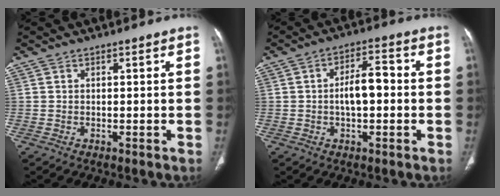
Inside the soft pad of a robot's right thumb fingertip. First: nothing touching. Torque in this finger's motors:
{"motor_torque": [1.08, 1.43, 1.01, -0.17, 0.04]}